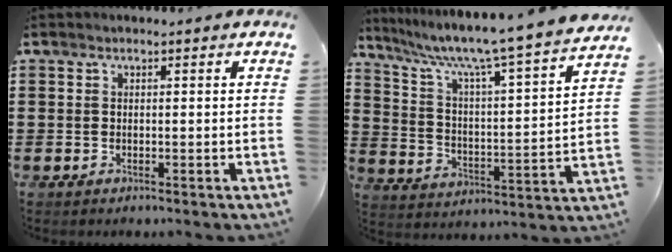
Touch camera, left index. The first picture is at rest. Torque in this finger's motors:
{"motor_torque": [1.57, -0.57, 0.38, 0.21]}